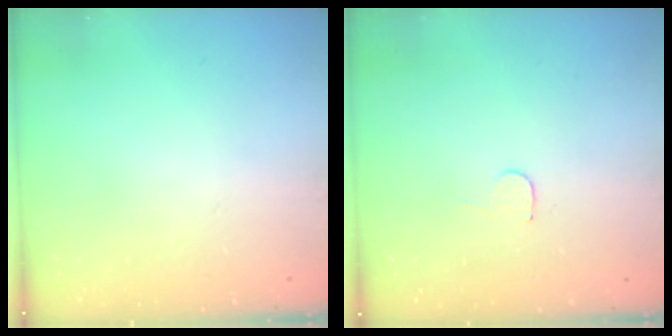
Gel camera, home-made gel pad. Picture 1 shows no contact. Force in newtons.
{"total": 3.7, "press": 3.7, "slide": 0.3}